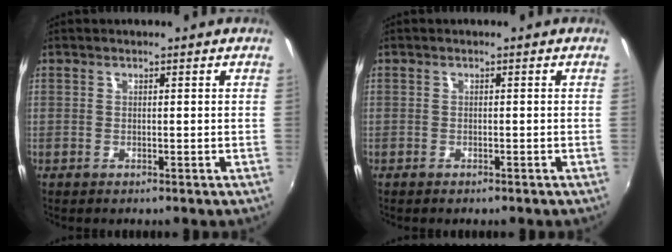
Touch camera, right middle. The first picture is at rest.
{"total": 1.1, "force": [-0.9, 0.5, 0.4], "torque": [-0.012, -0.005, -0.015]}